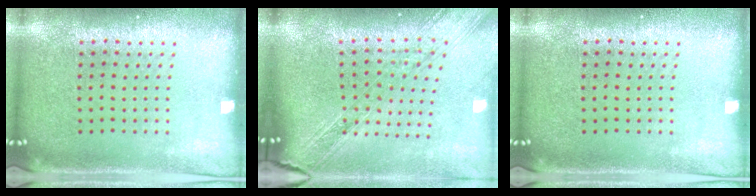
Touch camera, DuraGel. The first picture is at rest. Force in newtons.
{"total": 2.2, "press": 1.9, "slide": 1.1}
{"total": 0.0}